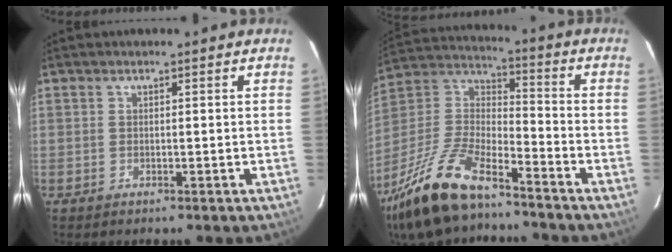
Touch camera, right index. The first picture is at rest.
{"total": 17.0, "force": [-12.5, 4.8, 10.5], "torque": [-0.233, -0.008, -0.233]}